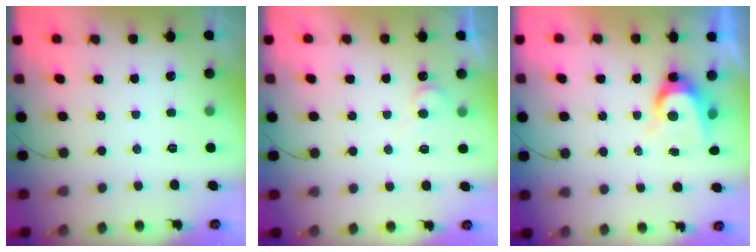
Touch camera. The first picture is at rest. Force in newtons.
{"total": 5.0, "press": 4.9, "slide": 0.4}
{"total": 7.4, "press": 7.4, "slide": 0.2}